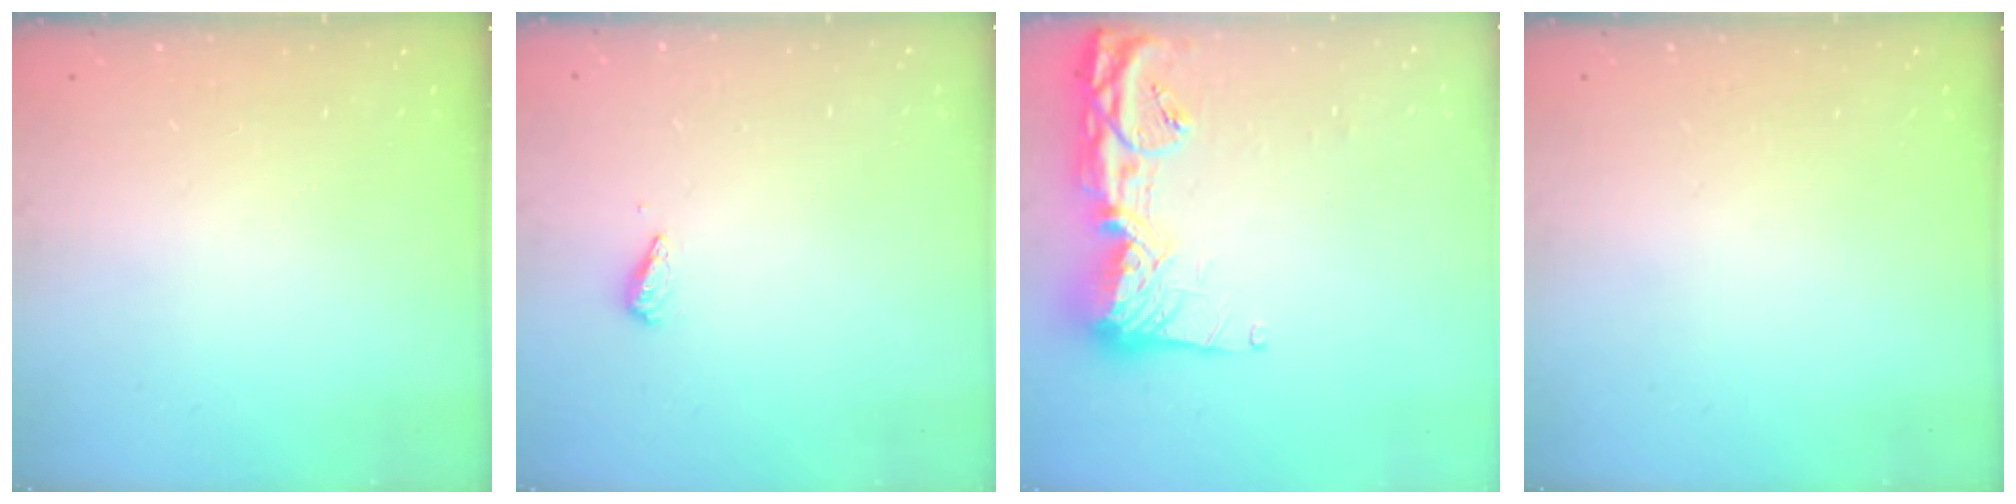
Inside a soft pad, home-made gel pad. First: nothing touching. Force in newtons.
{"total": 2.9, "press": 2.9, "slide": 0.4}
{"total": 16.7, "press": 16.6, "slide": 1.5}
{"total": 0.0}